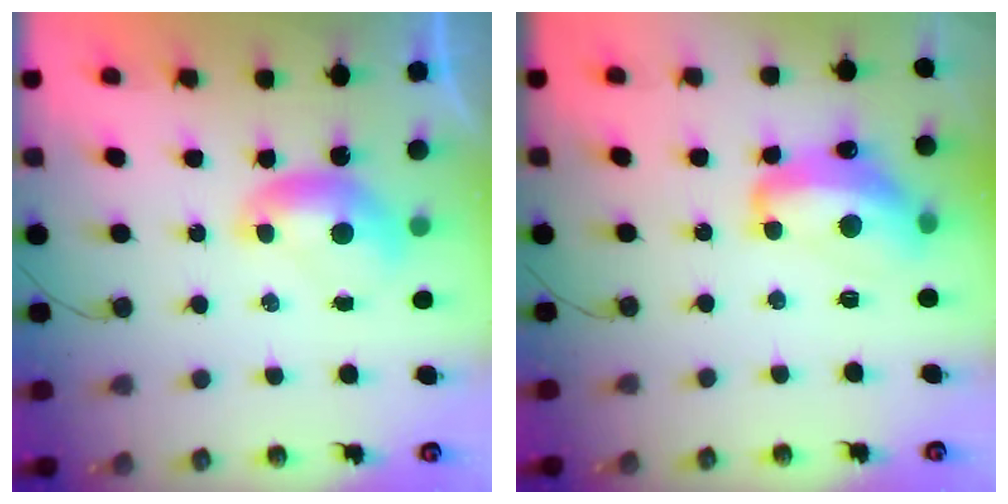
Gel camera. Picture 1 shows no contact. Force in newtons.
{"total": 8.8, "press": 8.7, "slide": 1.0}